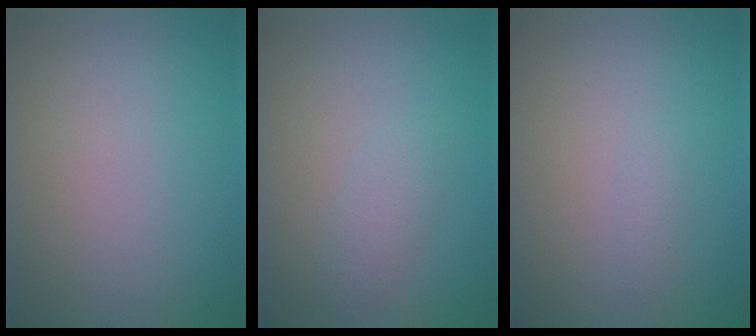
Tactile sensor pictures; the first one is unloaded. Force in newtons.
{"total": 1.6, "press": 1.6, "slide": 0.1}
{"total": 0.6, "press": 0.6, "slide": 0.0}